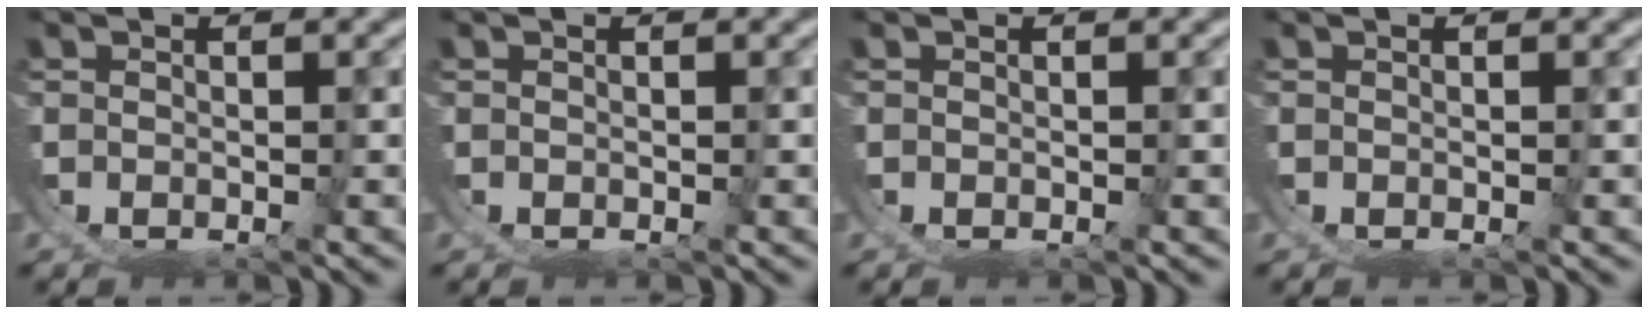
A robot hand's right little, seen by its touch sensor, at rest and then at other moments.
{"total": 0.0}
{"total": 0.0}
{"total": 0.0}